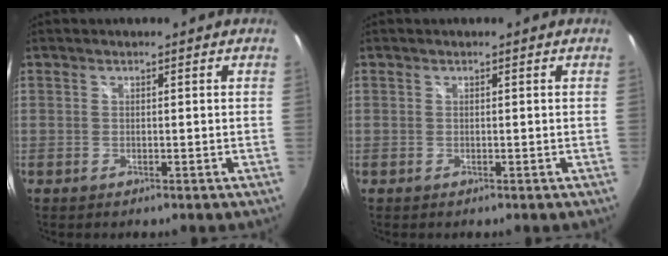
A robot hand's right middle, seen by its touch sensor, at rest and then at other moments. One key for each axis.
{"total": 0.0}